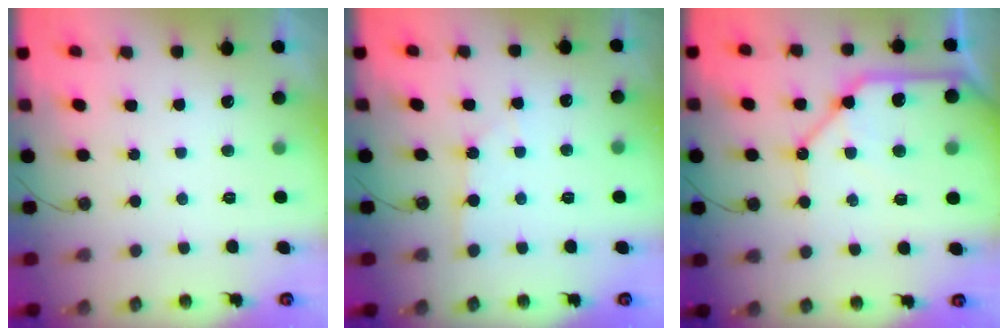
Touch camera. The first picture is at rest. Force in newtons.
{"total": 1.6, "press": 1.6, "slide": 0.3}
{"total": 17.9, "press": 17.8, "slide": 1.9}